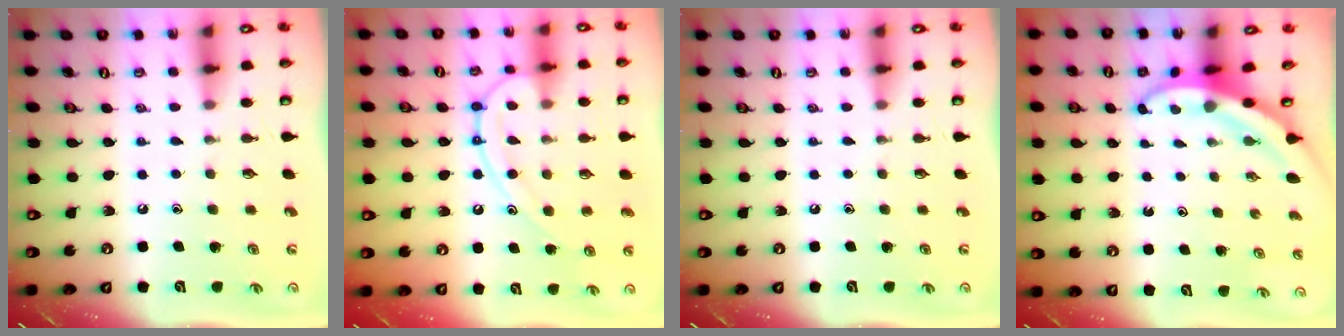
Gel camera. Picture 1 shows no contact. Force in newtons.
{"total": 14.0, "press": 14.0, "slide": 1.3}
{"total": 0.0}
{"total": 3.7, "press": 3.7, "slide": 0.5}